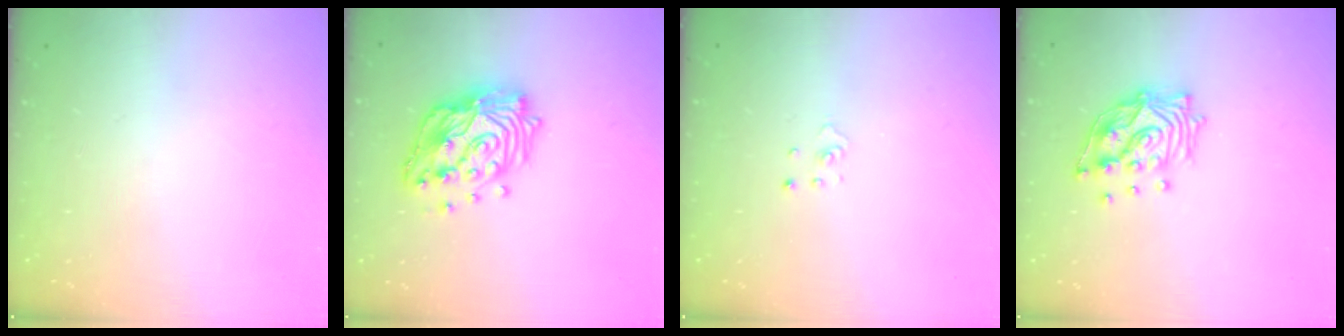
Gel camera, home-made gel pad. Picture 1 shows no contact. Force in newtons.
{"total": 18.2, "press": 18.1, "slide": 1.5}
{"total": 1.1, "press": 1.1, "slide": 0.1}
{"total": 13.9, "press": 13.8, "slide": 1.4}